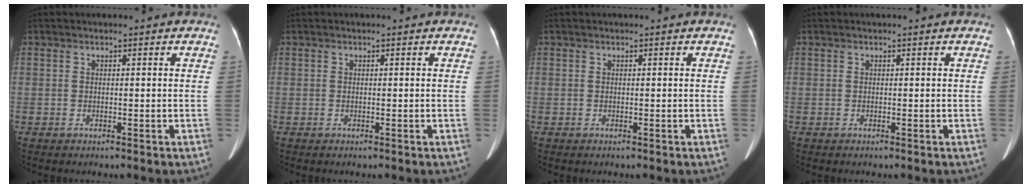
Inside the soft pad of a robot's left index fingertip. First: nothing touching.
{"total": 0.0}
{"total": 0.0}
{"total": 0.0}